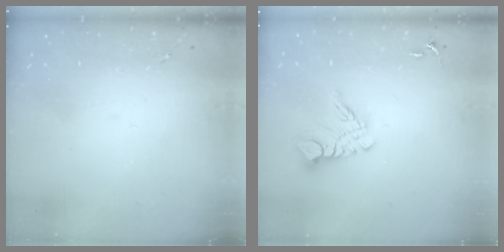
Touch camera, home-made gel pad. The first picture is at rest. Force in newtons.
{"total": 9.8, "press": 9.8, "slide": 0.9}